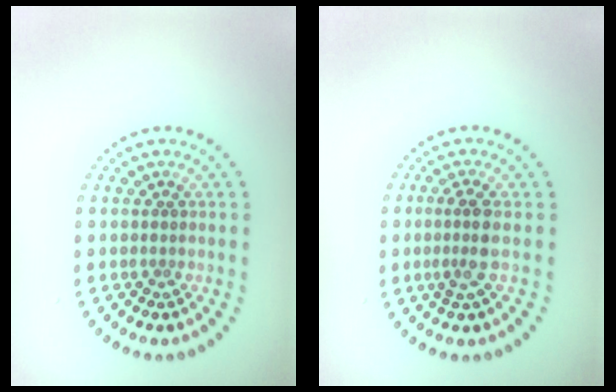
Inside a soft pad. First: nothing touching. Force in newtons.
{"total": 2.2, "press": 1.8, "slide": 1.2}